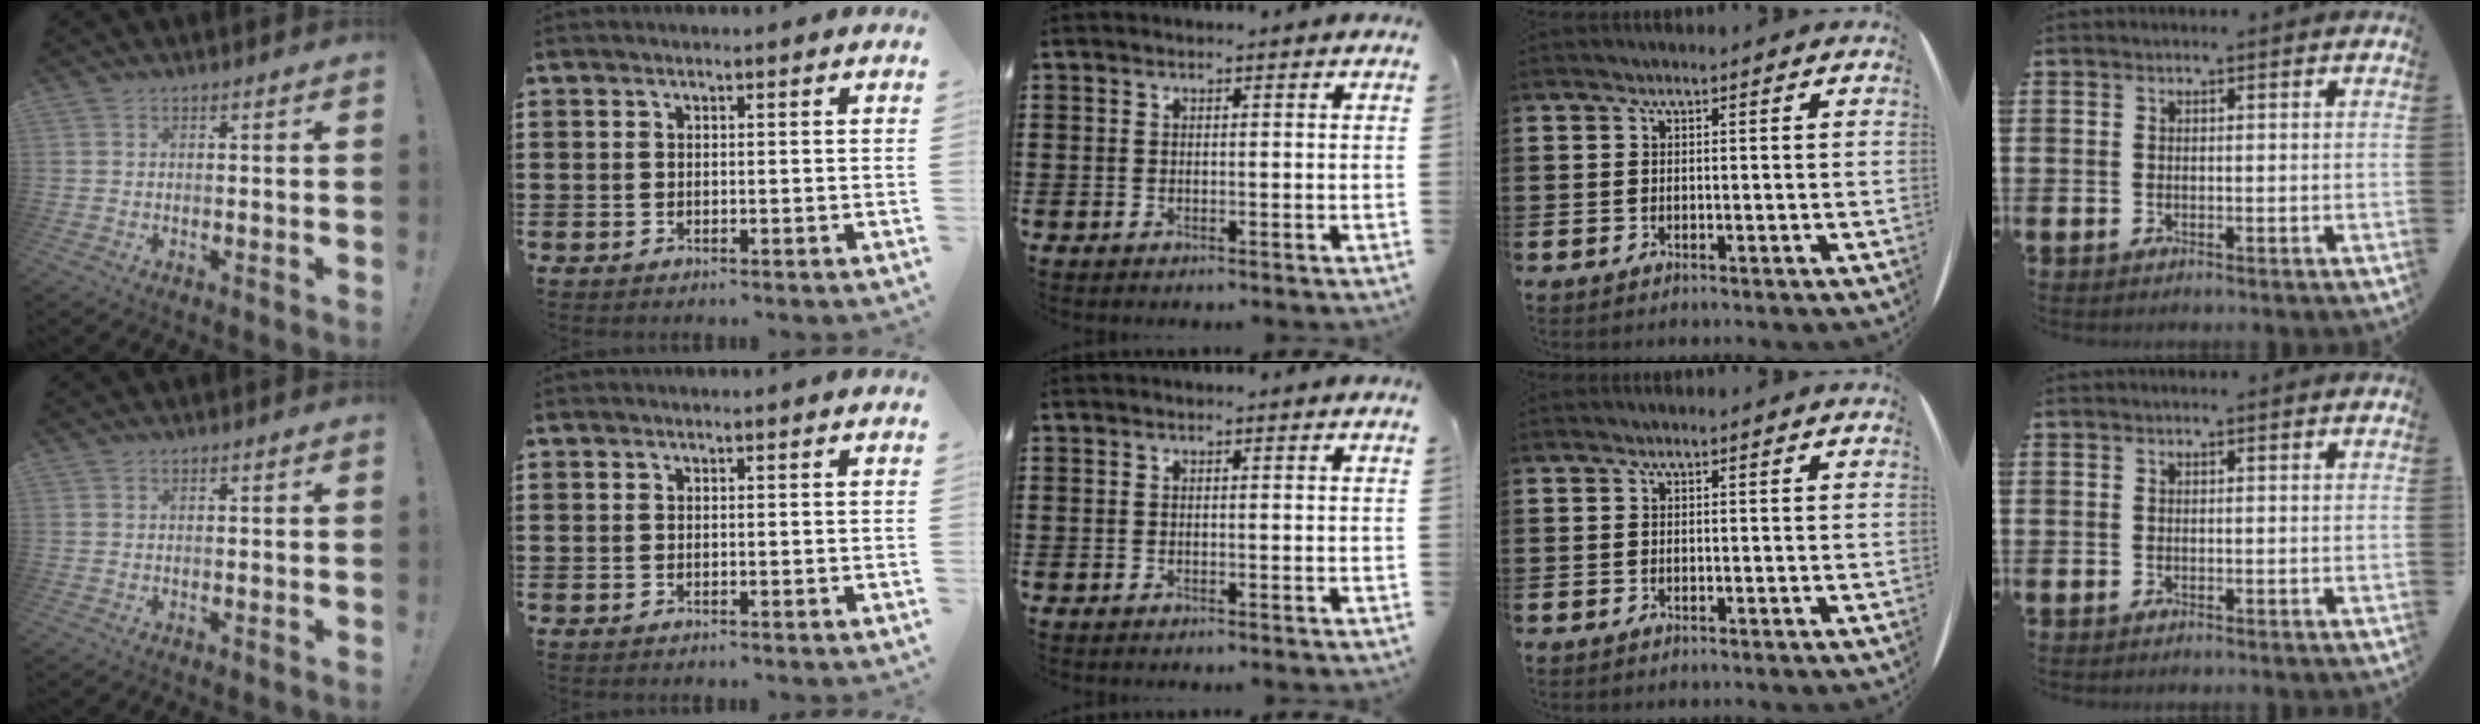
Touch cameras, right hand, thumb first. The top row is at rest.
{}